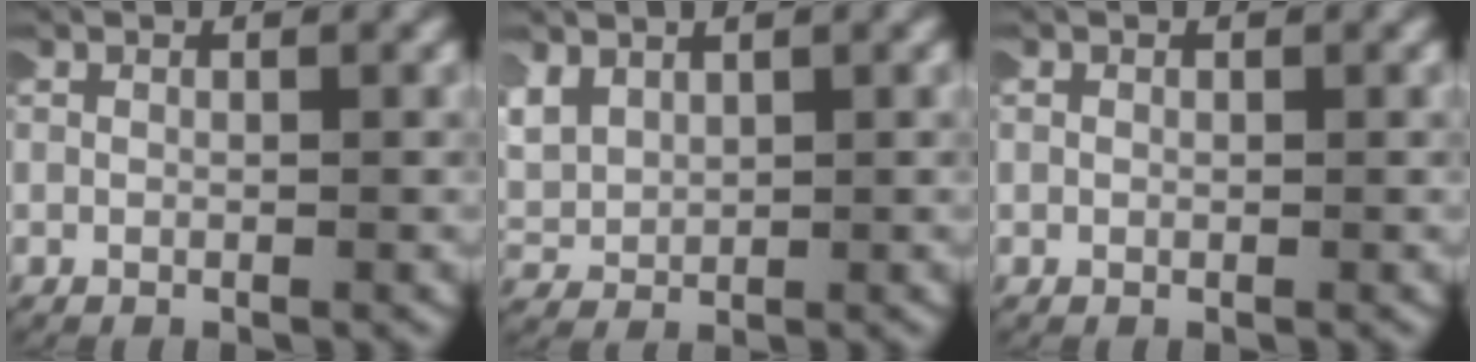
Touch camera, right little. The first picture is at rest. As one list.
[{"total": 3.3, "force": [1.4, 2.6, 1.6], "torque": [-0.057, -0.005, 0.035]}, {"total": 0.0}]